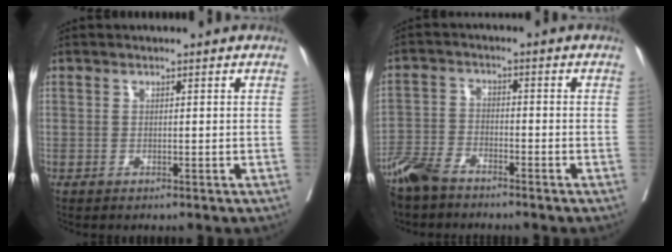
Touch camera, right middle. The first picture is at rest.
{"total": 6.2, "force": [-5.2, 1.9, 2.7], "torque": [-0.061, -0.012, -0.103]}